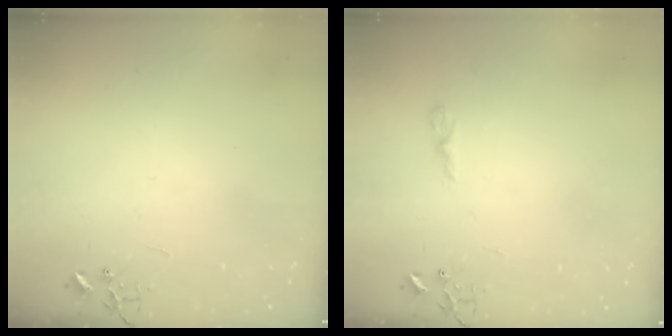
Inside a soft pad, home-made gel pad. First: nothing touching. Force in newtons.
{"total": 4.4, "press": 4.4, "slide": 0.6}